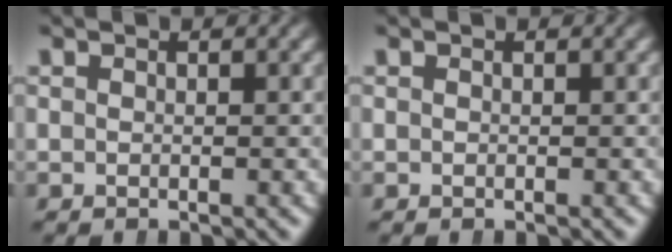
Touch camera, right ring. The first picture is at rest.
{"total": 0.0}